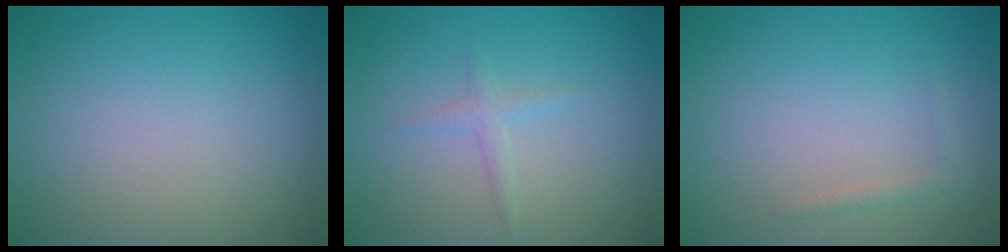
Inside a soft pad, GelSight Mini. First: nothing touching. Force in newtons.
{"total": 1.2, "press": 1.2, "slide": 0.0}
{"total": 0.9, "press": 0.9, "slide": 0.1}